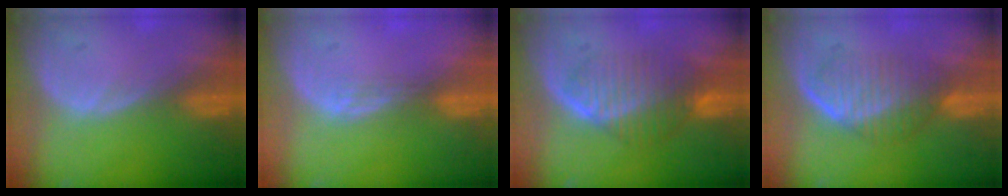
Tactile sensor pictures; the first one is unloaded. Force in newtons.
{"total": 1.8, "press": 1.3, "slide": 1.2}
{"total": 7.0, "press": 6.5, "slide": 2.5}
{"total": 6.0, "press": 5.7, "slide": 1.9}